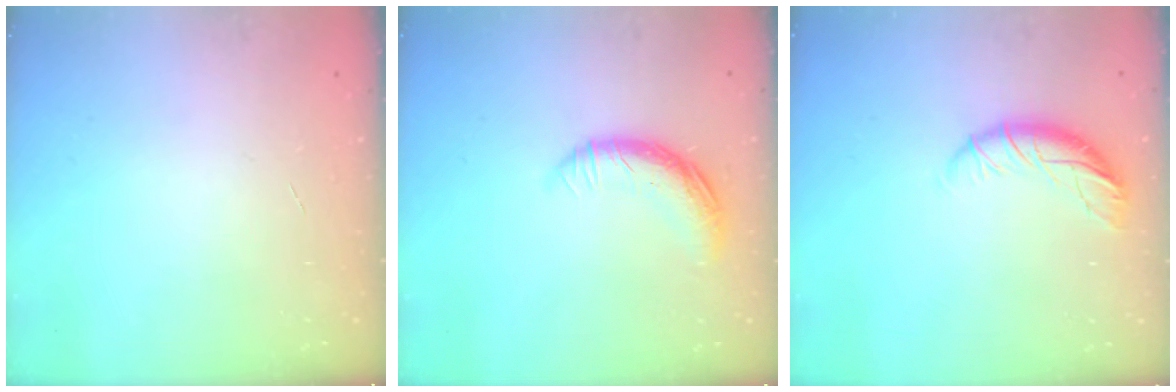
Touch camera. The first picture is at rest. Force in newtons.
{"total": 10.8, "press": 10.8, "slide": 1.0}
{"total": 9.7, "press": 9.6, "slide": 1.7}